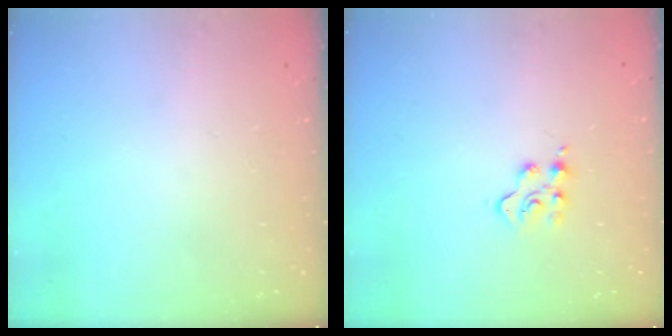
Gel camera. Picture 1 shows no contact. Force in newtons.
{"total": 5.6, "press": 5.6, "slide": 0.4}